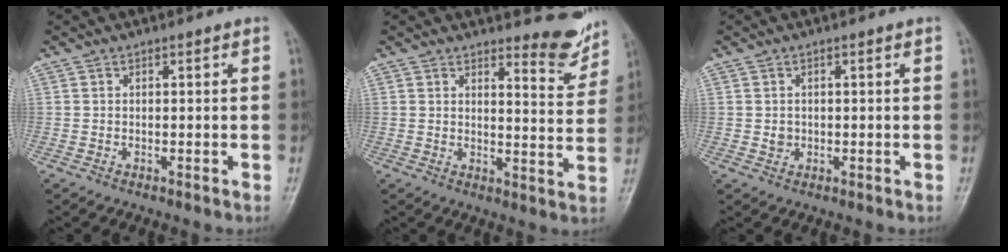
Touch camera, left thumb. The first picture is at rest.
{"total": 6.7, "force": [6.1, 1.6, 2.4], "torque": [-0.012, -0.064, 0.075]}
{"total": 1.5, "force": [-0.1, 1.4, 0.6], "torque": [-0.004, 0.002, 0.002]}